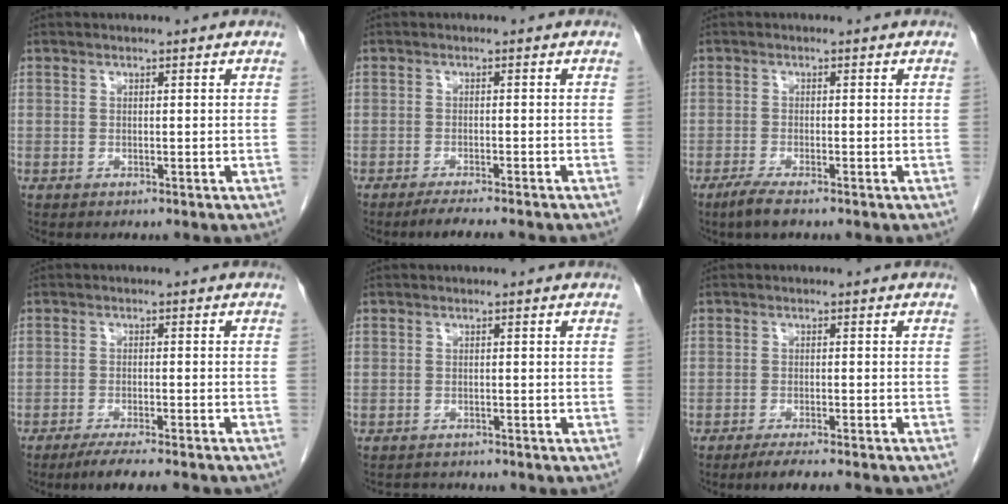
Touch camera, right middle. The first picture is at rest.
{"total": 4.9, "force": [-4.2, -0.1, 2.6], "torque": [-0.034, -0.009, -0.063]}
{"total": 3.2, "force": [-2.3, 0.3, 2.2], "torque": [-0.050, -0.008, -0.044]}
{"total": 9.3, "force": [-7.9, 0.9, 4.9], "torque": [-0.063, -0.015, -0.115]}
{"total": 2.0, "force": [-2.0, 0.5, -0.3], "torque": [-0.002, -0.009, -0.032]}
{"total": 6.5, "force": [-5.5, 0.4, 3.5], "torque": [-0.042, -0.011, -0.077]}